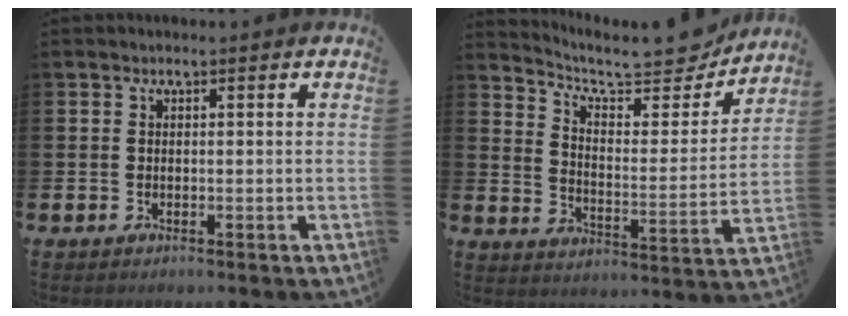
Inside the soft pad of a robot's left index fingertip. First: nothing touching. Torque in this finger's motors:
{"motor_torque": [0.71, -0.72, 0.25, 0.04]}